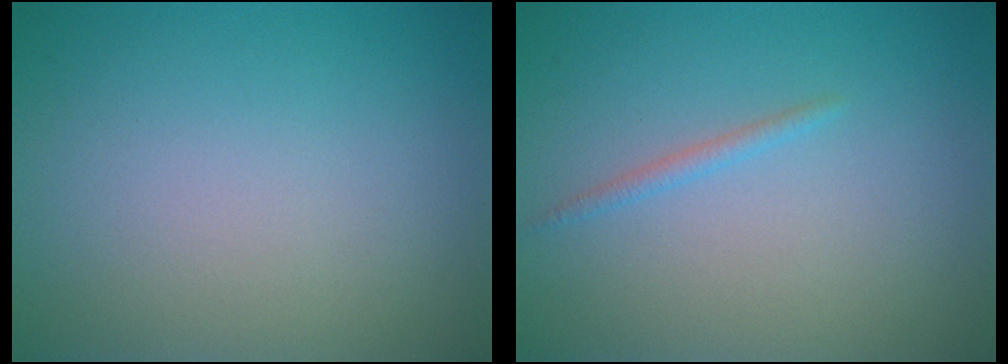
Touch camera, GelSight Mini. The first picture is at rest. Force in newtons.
{"total": 0.8, "press": 0.8, "slide": 0.1}